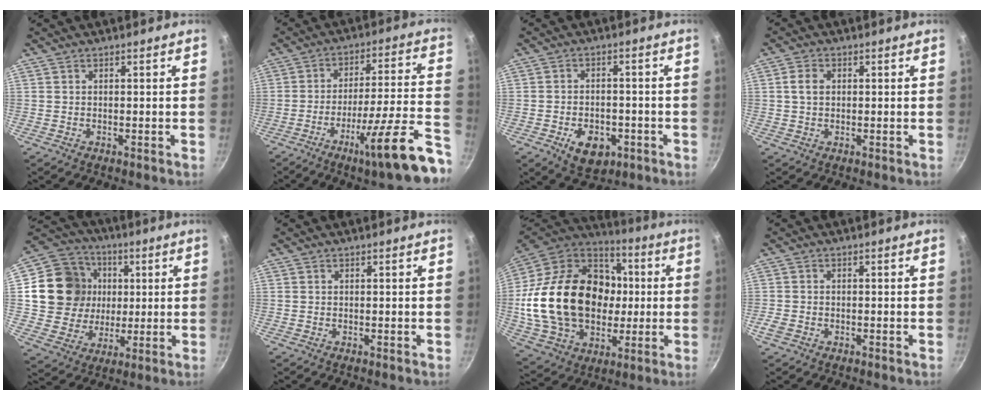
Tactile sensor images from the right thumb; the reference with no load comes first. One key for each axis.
{"total": 19.2, "fx": -10.9, "fy": 2.4, "fz": 15.6, "tx": -0.199, "ty": 0.051, "tz": -0.169}
{"total": 8.3, "fx": -3.4, "fy": 5.4, "fz": 5.3, "tx": -0.058, "ty": 0.011, "tz": -0.044}
{"total": 3.0, "fx": 0.4, "fy": 2.2, "fz": 1.9, "tx": -0.030, "ty": 0.006, "tz": 0.005}
{"total": 17.4, "fx": 2.6, "fy": 15.7, "fz": 7.0, "tx": -0.107, "ty": 0.013, "tz": 0.048}
{"total": 0.0}
{"total": 32.0, "fx": 0.2, "fy": 23.2, "fz": 22.0, "tx": -0.380, "ty": 0.032, "tz": 0.016}
{"total": 2.0, "fx": -1.1, "fy": 1.4, "fz": 1.0, "tx": -0.027, "ty": 0.003, "tz": -0.022}